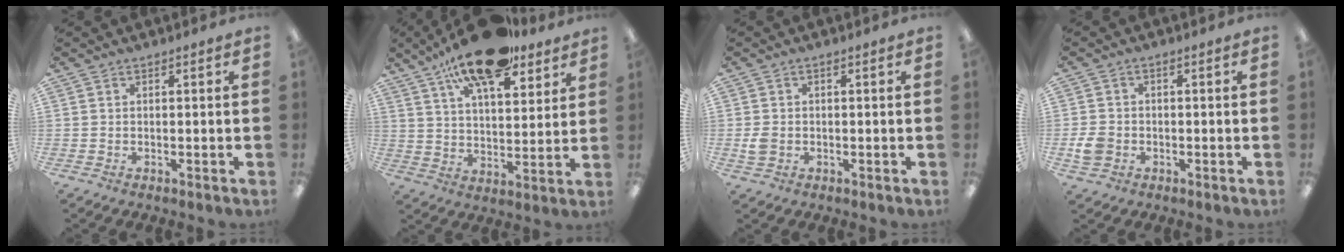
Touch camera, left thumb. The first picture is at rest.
{"total": 18.1, "force": [12.4, 6.9, 11.1], "torque": [-0.179, -0.056, 0.207]}
{"total": 2.7, "force": [-0.4, 2.2, 1.6], "torque": [-0.021, 0.002, -0.009]}
{"total": 4.2, "force": [-1.2, 3.4, 2.1], "torque": [-0.046, 0.003, -0.023]}